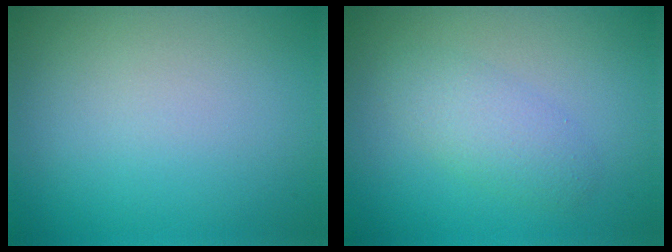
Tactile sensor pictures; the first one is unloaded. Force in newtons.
{"total": 2.5, "press": 2.5, "slide": 0.1}